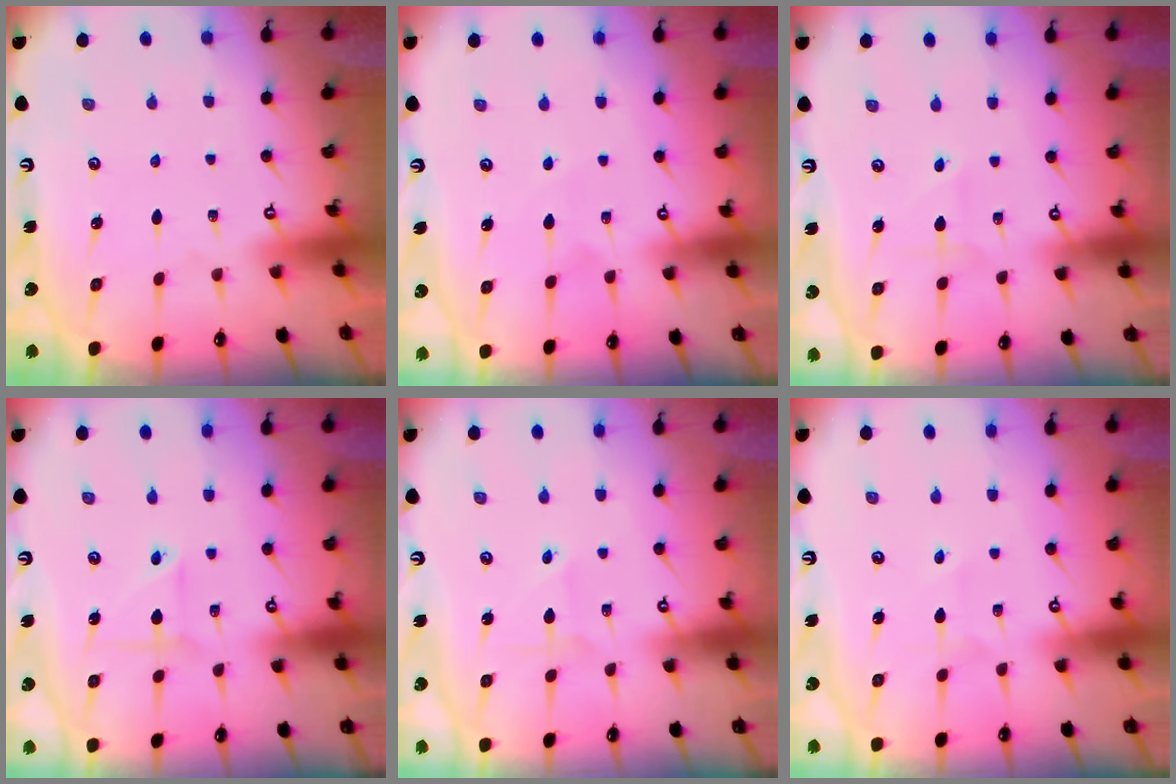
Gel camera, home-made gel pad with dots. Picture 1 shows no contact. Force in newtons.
{"total": 4.6, "press": 4.5, "slide": 0.9}
{"total": 3.8, "press": 3.8, "slide": 0.6}
{"total": 3.1, "press": 2.9, "slide": 1.0}
{"total": 1.5, "press": 1.5, "slide": 0.1}
{"total": 2.0, "press": 1.9, "slide": 0.5}